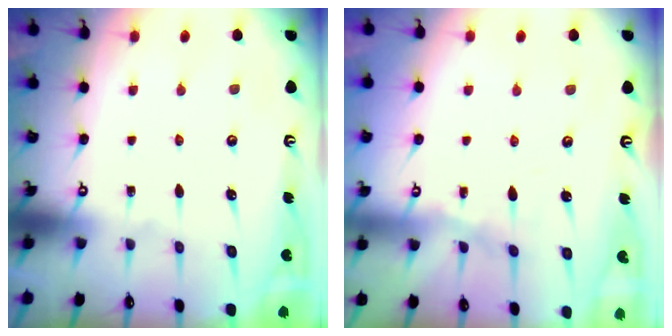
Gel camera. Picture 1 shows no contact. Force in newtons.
{"total": 6.2, "press": 6.2, "slide": 0.5}